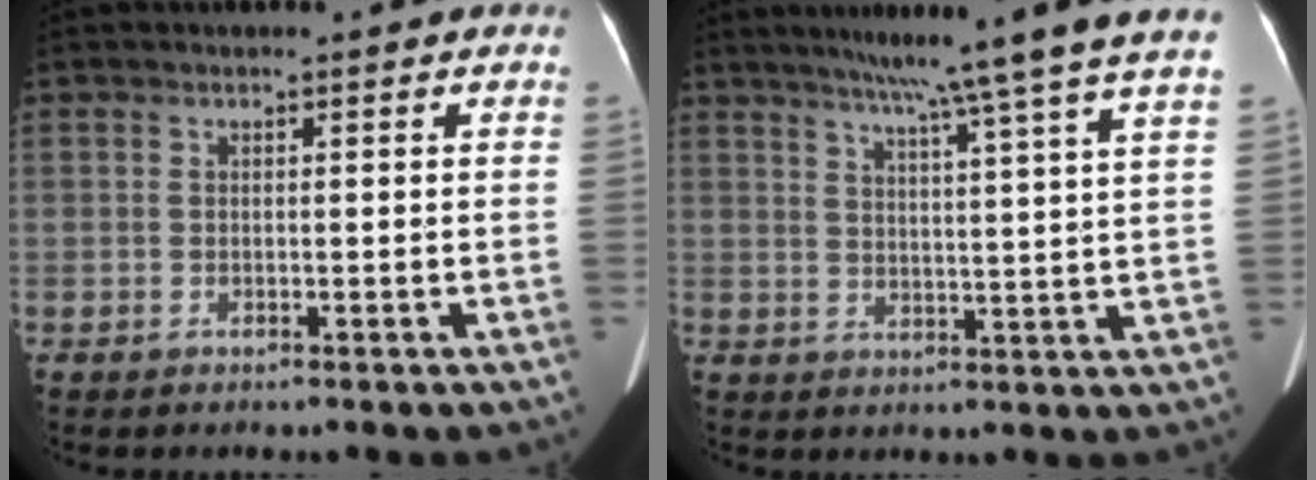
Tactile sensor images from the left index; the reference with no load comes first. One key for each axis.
{"total": 14.2, "fx": 11.5, "fy": -2.6, "fz": 7.9, "tx": -0.117, "ty": -0.019, "tz": 0.139}